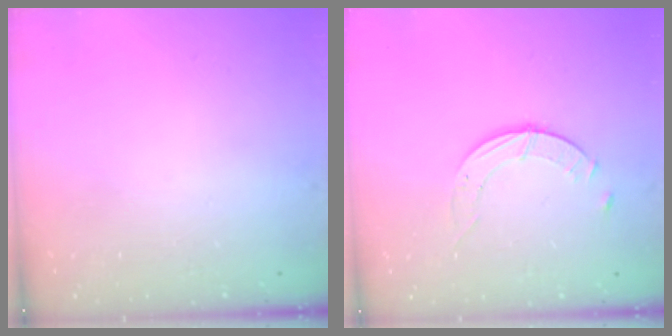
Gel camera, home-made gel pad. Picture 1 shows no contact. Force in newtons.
{"total": 3.9, "press": 3.9, "slide": 0.4}